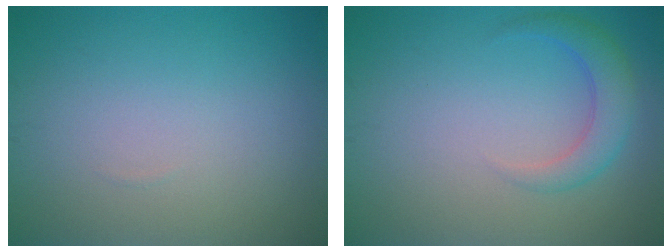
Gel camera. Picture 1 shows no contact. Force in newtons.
{"total": 2.9, "press": 2.9, "slide": 0.2}